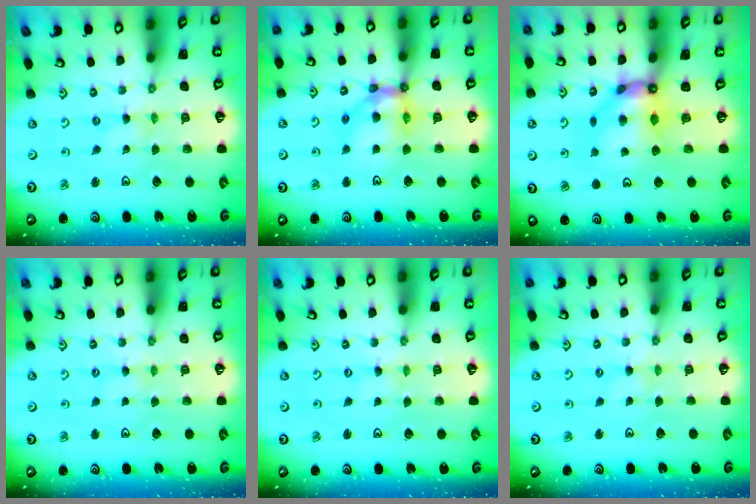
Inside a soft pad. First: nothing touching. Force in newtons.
{"total": 12.6, "press": 12.5, "slide": 1.5}
{"total": 9.7, "press": 9.6, "slide": 0.9}
{"total": 1.9, "press": 1.9, "slide": 0.4}
{"total": 0.0}
{"total": 1.4, "press": 1.4, "slide": 0.4}